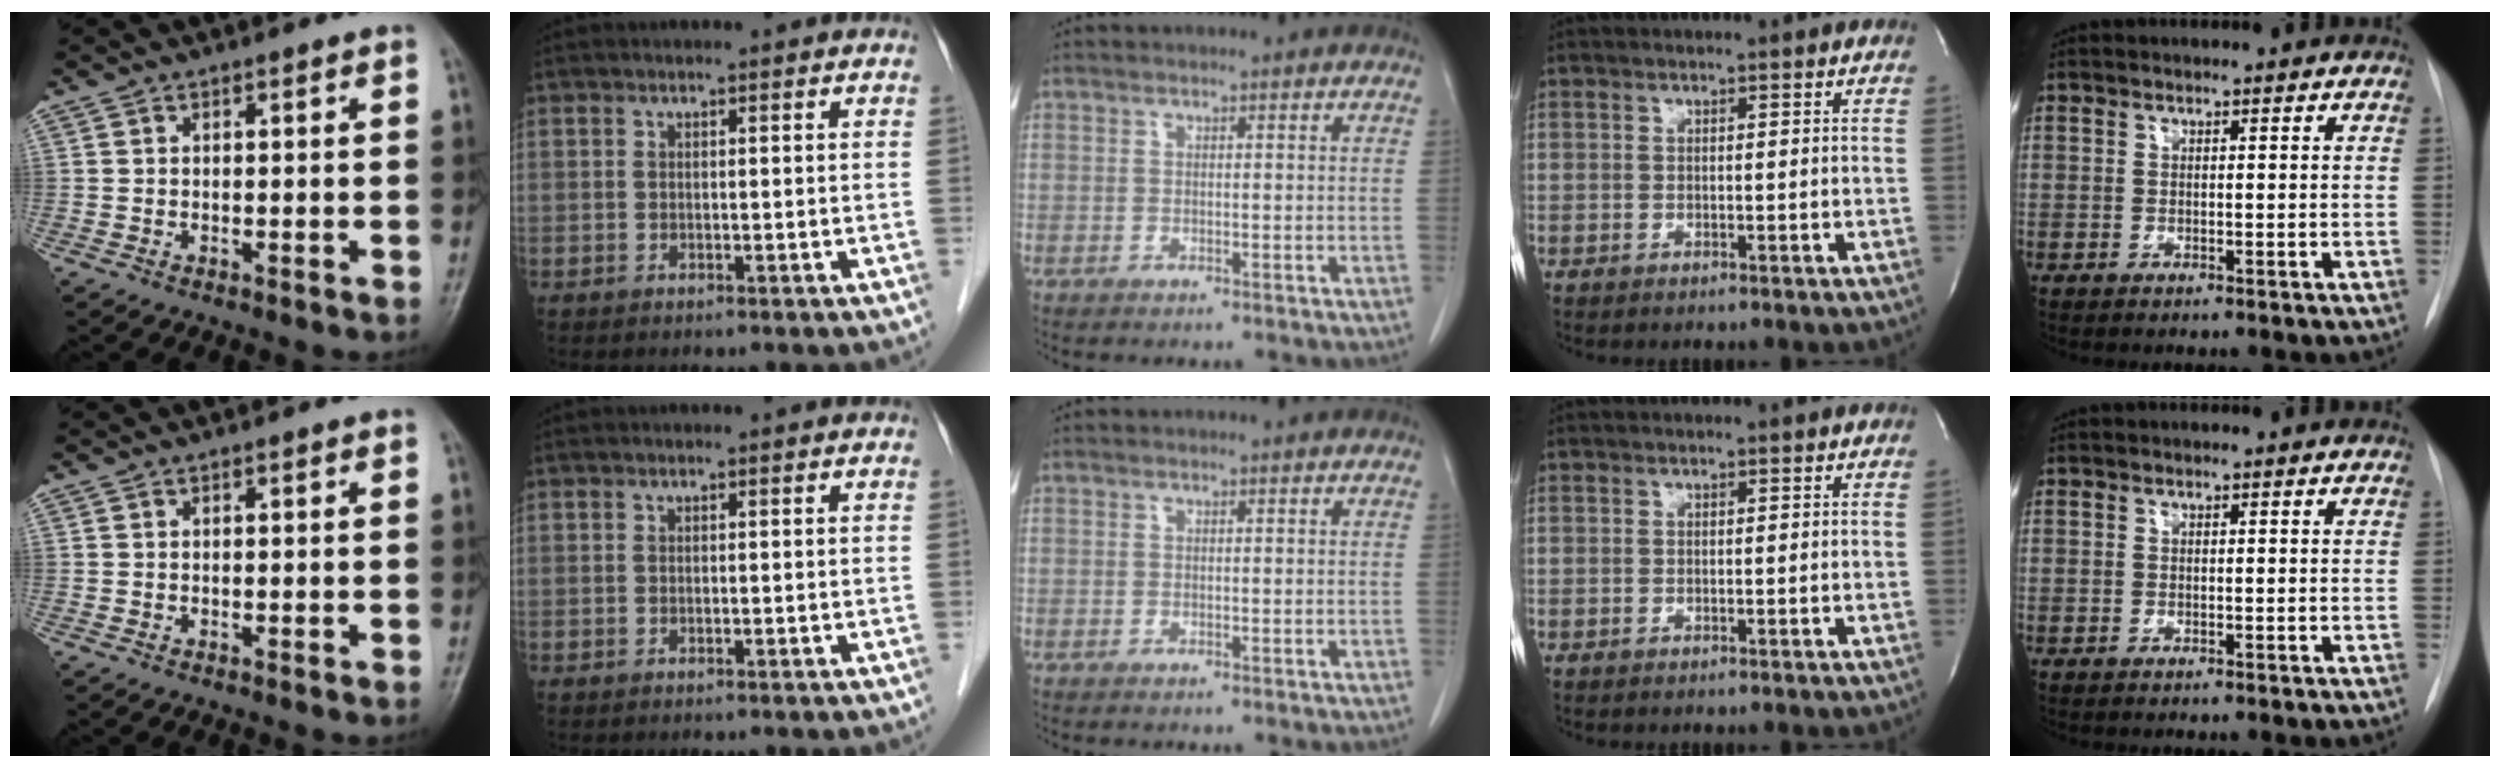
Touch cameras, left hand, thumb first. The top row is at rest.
{}